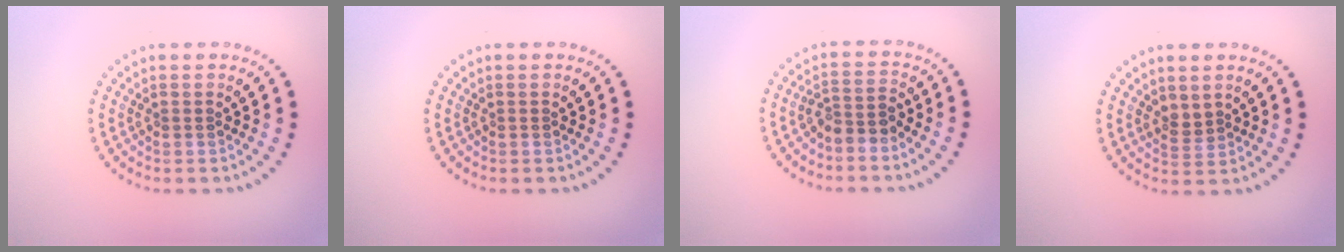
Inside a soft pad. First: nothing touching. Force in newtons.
{"total": 0.0}
{"total": 2.3, "press": 1.8, "slide": 1.5}
{"total": 1.3, "press": 0.9, "slide": 0.8}